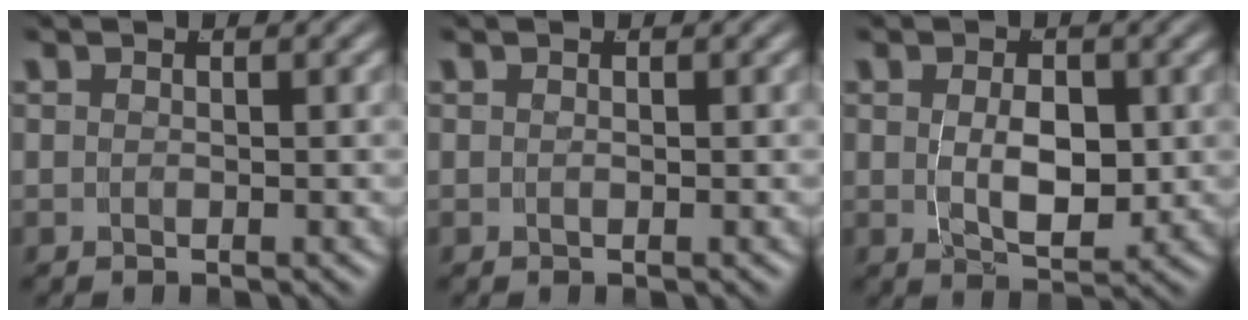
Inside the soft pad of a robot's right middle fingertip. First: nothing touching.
{"total": 0.0}
{"total": 3.9, "force": [0.1, 1.7, 3.5], "torque": [-0.061, -0.024, 0.014]}